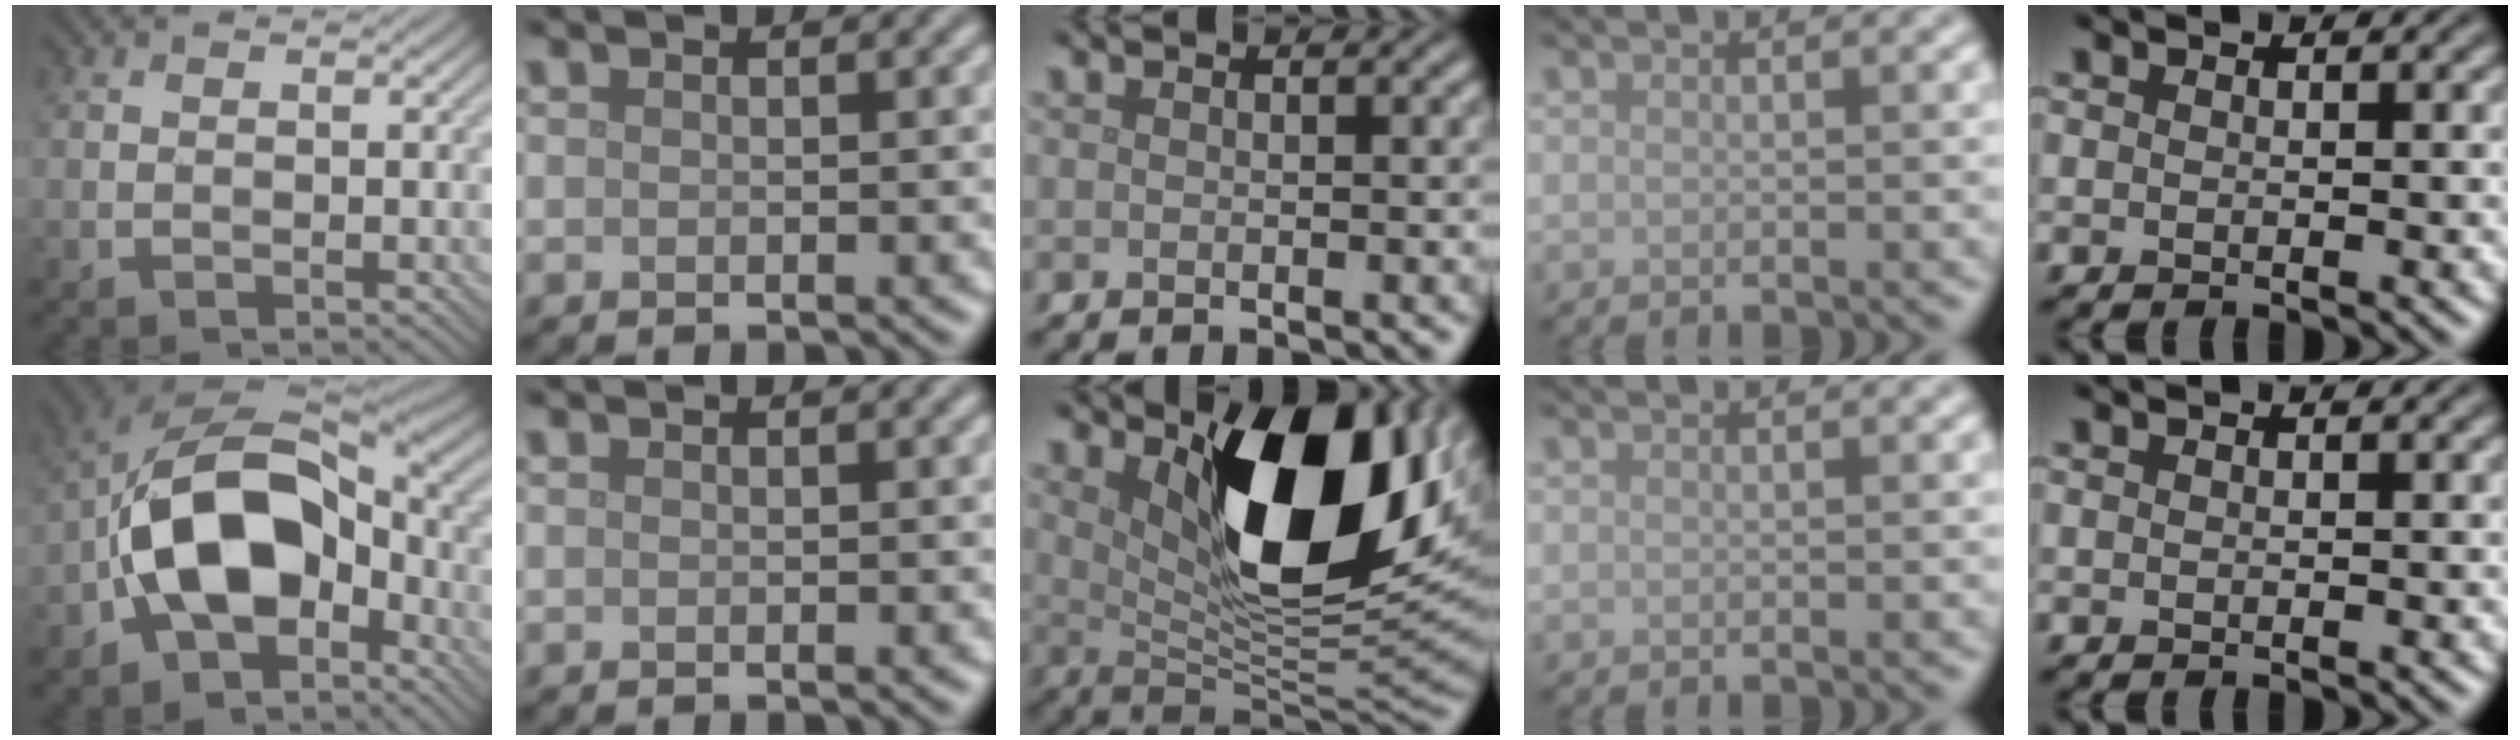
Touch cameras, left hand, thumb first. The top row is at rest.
{"thumb": {"total": 14.4, "force": [-4.5, 8.9, 10.4], "torque": [-0.187, 0.002, -0.098]}, "middle": {"total": 12.8, "force": [4.1, 5.4, 10.9], "torque": [-0.166, -0.008, 0.071]}}